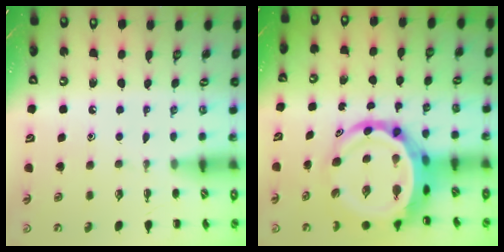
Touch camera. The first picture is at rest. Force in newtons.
{"total": 12.8, "press": 12.2, "slide": 3.6}